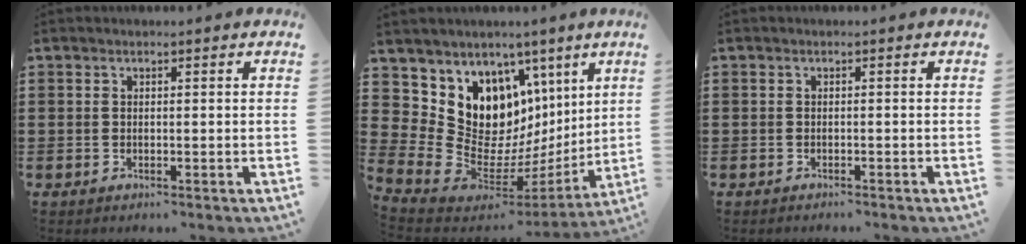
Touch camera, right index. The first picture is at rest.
{"total": 13.2, "force": [3.9, 11.0, 6.1], "torque": [-0.143, -0.057, 0.086]}
{"total": 0.6, "force": [-0.6, 0.0, 0.1], "torque": [-0.003, -0.002, -0.012]}